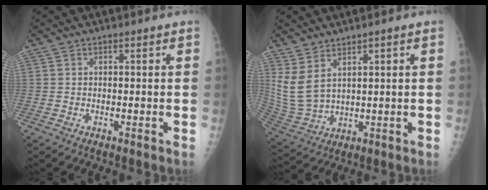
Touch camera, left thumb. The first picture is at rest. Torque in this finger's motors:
{"motor_torque": [0.59, 0.16, 0.88, -0.43, 0.27]}